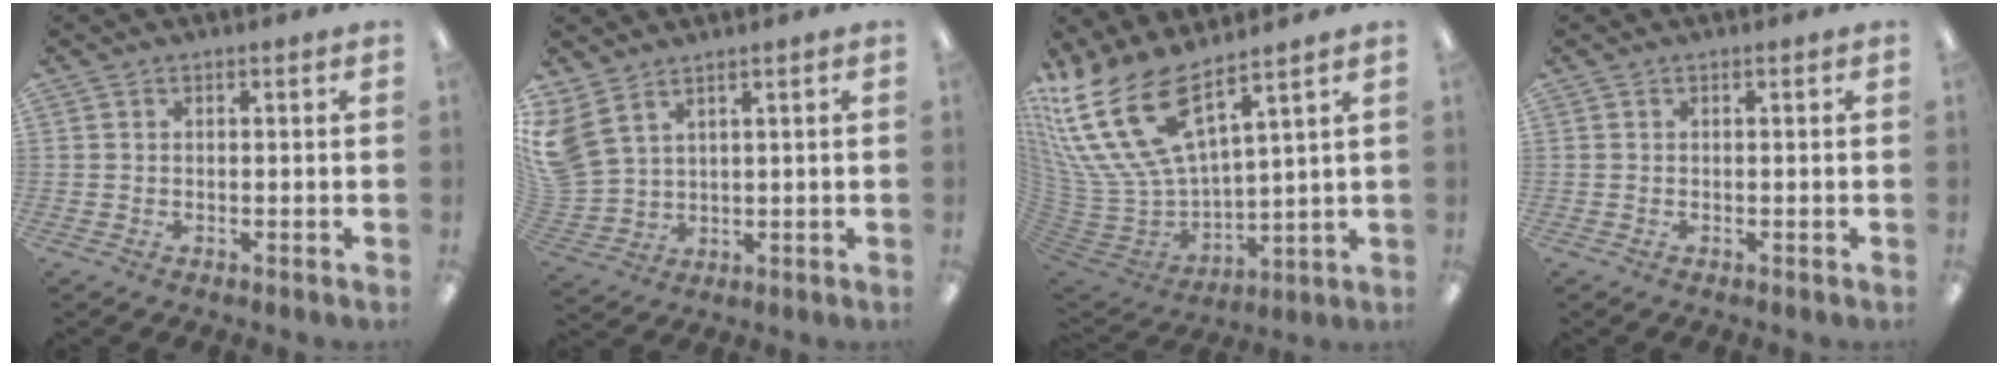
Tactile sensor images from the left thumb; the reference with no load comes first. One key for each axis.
{"total": 7.7, "fx": 4.7, "fy": 4.7, "fz": 3.9, "tx": -0.107, "ty": -0.016, "tz": 0.093}
{"total": 22.0, "fx": 12.6, "fy": 9.6, "fz": 15.1, "tx": -0.354, "ty": -0.087, "tz": 0.232}
{"total": 0.0}